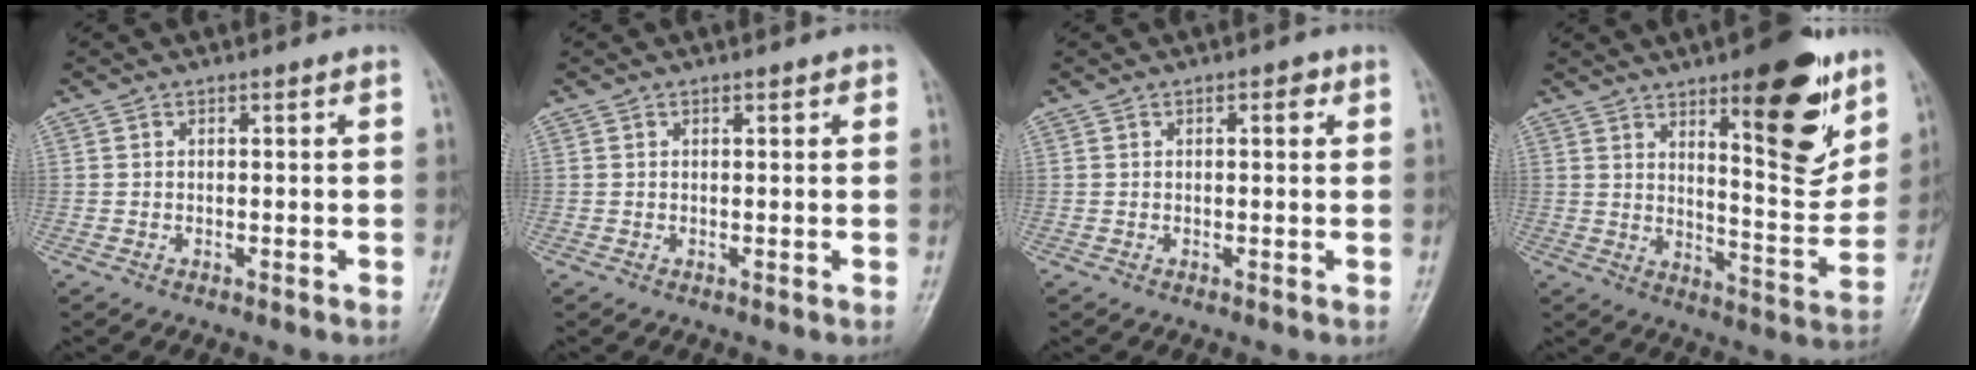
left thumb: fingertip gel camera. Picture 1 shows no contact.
{"total": 1.2, "force": [0.6, 0.5, 0.9], "torque": [-0.009, 0.001, 0.005]}
{"total": 2.0, "force": [0.8, 0.9, 1.6], "torque": [-0.017, 0.001, 0.007]}
{"total": 17.5, "force": [9.8, 5.4, 13.4], "torque": [-0.147, -0.062, 0.148]}